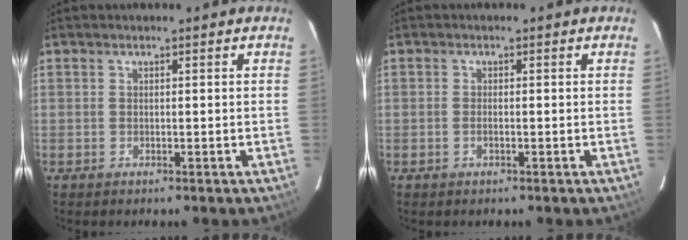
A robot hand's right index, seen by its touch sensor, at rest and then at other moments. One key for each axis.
{"total": 1.0, "fx": -0.4, "fy": 0.4, "fz": 0.8, "tx": -0.018, "ty": 0.001, "tz": -0.007}